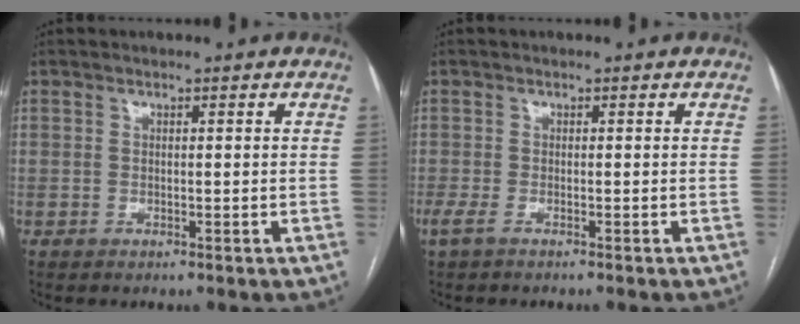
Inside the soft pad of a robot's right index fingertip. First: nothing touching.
{"total": 2.2, "force": [-1.7, 0.2, 1.4], "torque": [-0.022, -0.005, -0.025]}